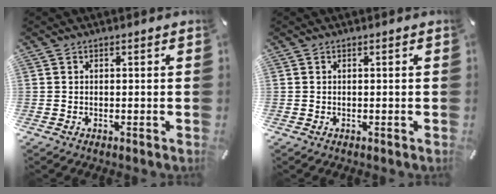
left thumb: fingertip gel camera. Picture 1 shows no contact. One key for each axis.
{"total": 0.0}